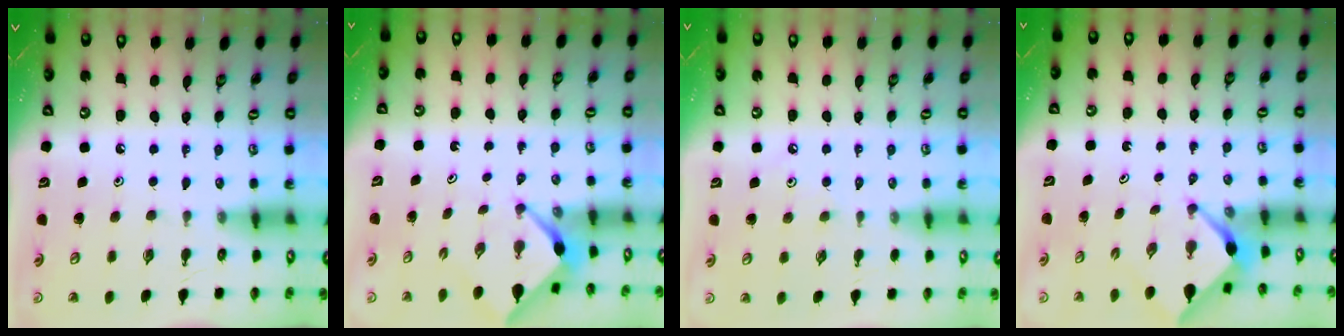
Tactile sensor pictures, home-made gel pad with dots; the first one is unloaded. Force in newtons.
{"total": 2.6, "press": 2.6, "slide": 0.3}
{"total": 2.8, "press": 2.8, "slide": 0.5}
{"total": 2.4, "press": 2.4, "slide": 0.2}